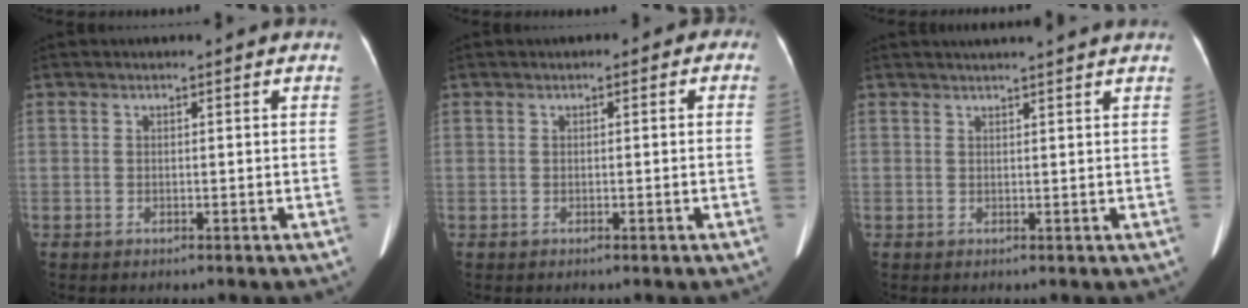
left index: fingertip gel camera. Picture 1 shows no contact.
{"total": 1.0, "force": [-0.3, 0.8, 0.6], "torque": [0.003, 0.011, -0.010]}
{"total": 6.5, "force": [6.0, -0.3, 2.5], "torque": [-0.029, 0.026, 0.065]}